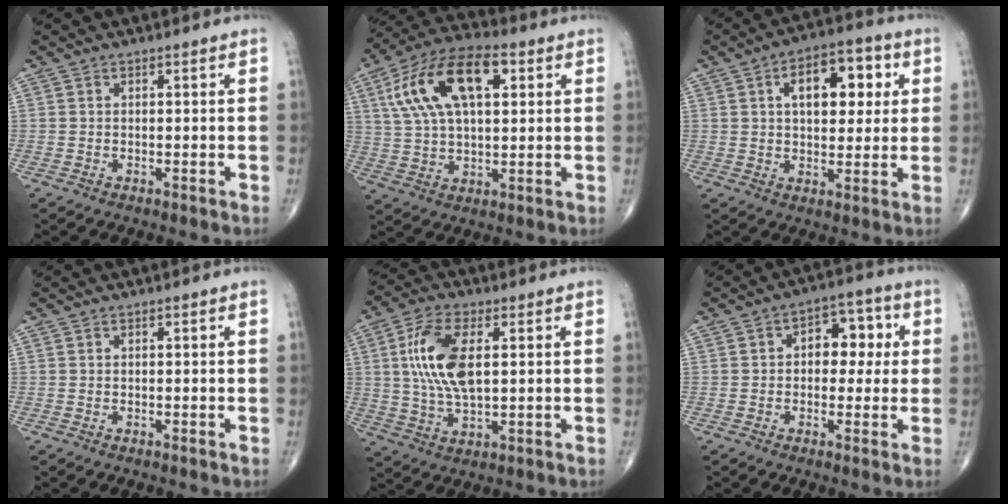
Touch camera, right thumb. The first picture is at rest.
{"total": 17.7, "force": [5.7, 8.7, 14.3], "torque": [-0.261, 0.016, 0.100]}
{"total": 12.9, "force": [3.6, 7.0, 10.2], "torque": [-0.112, 0.009, 0.050]}
{"total": 0.0}
{"total": 12.4, "force": [2.3, 5.7, 10.8], "torque": [-0.222, -0.001, 0.045]}
{"total": 8.6, "force": [1.2, 5.6, 6.4], "torque": [-0.044, 0.021, 0.010]}